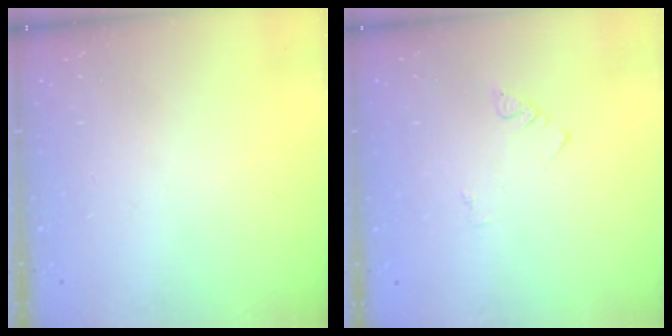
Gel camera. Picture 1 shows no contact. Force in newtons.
{"total": 1.1, "press": 1.1, "slide": 0.3}